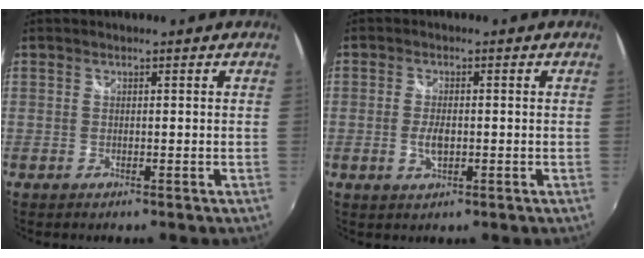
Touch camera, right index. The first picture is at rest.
{"total": 3.6, "force": [-0.7, 1.7, 3.1], "torque": [-0.062, -0.004, -0.012]}